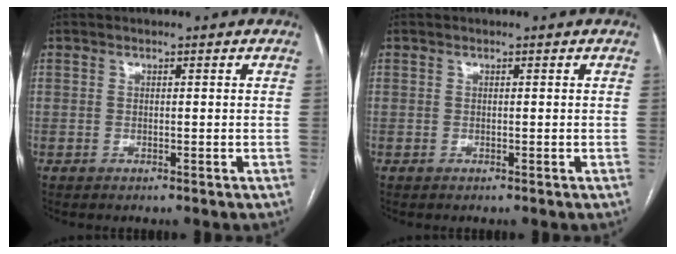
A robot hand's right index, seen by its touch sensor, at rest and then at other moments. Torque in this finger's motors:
{"motor_torque": [0.00, 0.00, -0.01, 0.00]}